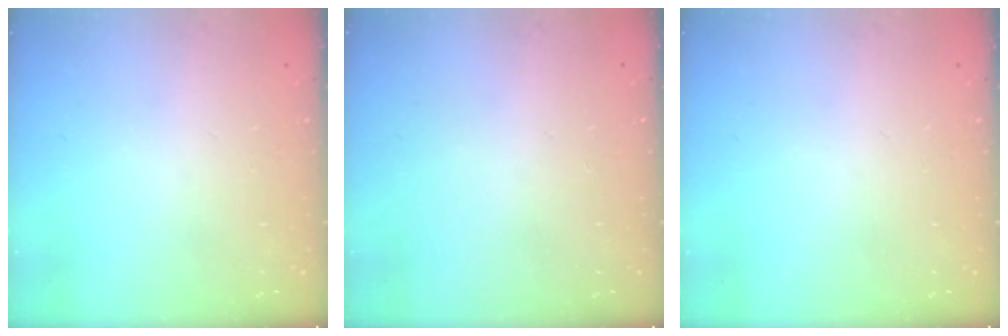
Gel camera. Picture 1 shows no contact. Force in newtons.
{"total": 0.6, "press": 0.5, "slide": 0.2}
{"total": 0.0}